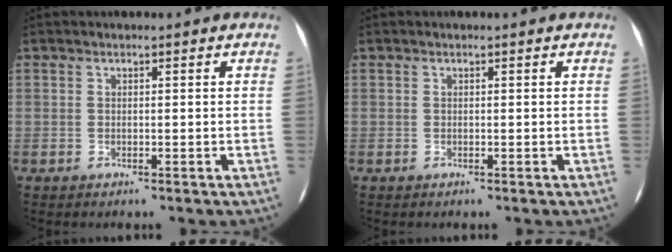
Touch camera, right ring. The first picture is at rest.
{"total": 0.0}